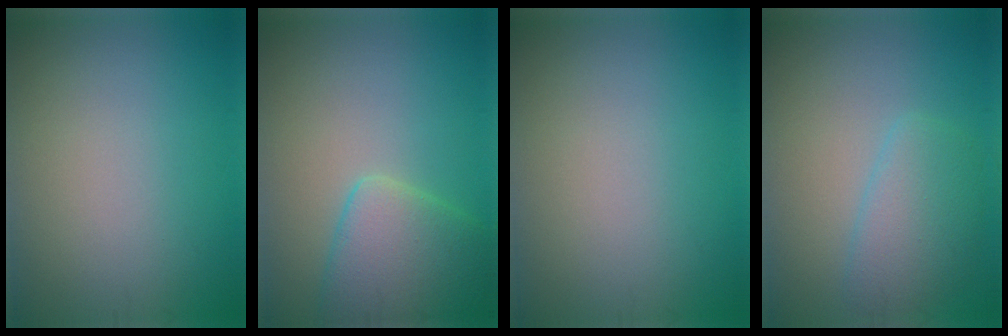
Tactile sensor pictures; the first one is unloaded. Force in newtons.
{"total": 5.2, "press": 5.2, "slide": 0.3}
{"total": 0.0}
{"total": 3.3, "press": 3.3, "slide": 0.2}